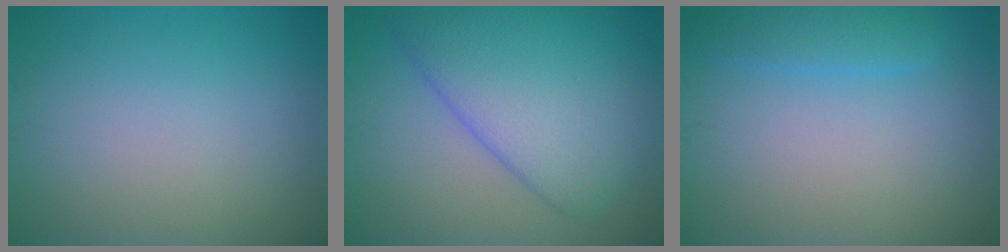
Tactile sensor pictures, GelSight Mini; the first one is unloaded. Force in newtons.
{"total": 9.0, "press": 8.9, "slide": 0.5}
{"total": 2.1, "press": 2.1, "slide": 0.1}